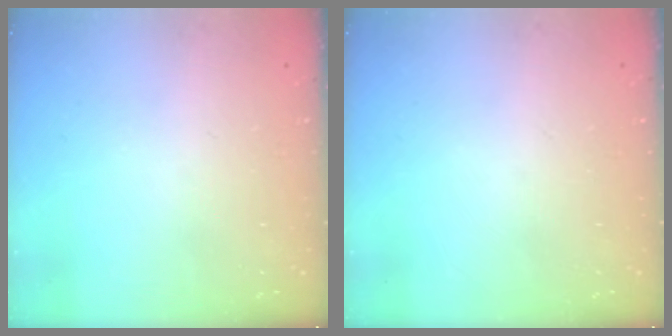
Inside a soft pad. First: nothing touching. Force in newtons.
{"total": 0.0}